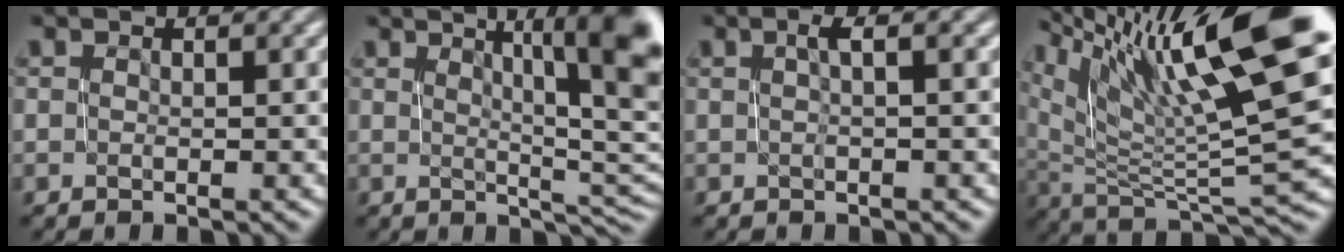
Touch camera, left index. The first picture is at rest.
{"total": 12.2, "force": [3.9, 3.5, 11.0], "torque": [-0.117, 0.017, 0.058]}
{"total": 1.5, "force": [0.3, 0.3, 1.5], "torque": [-0.024, 0.006, 0.003]}
{"total": 15.9, "force": [8.4, 3.9, 12.9], "torque": [-0.242, 0.036, 0.158]}